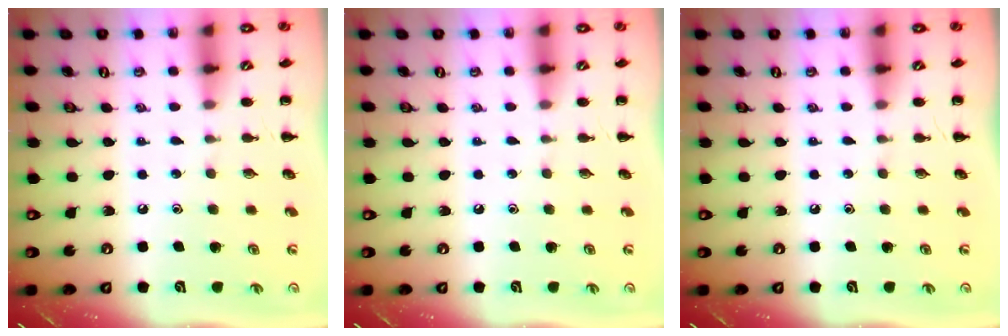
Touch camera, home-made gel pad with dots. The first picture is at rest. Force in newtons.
{"total": 0.0}
{"total": 0.0}